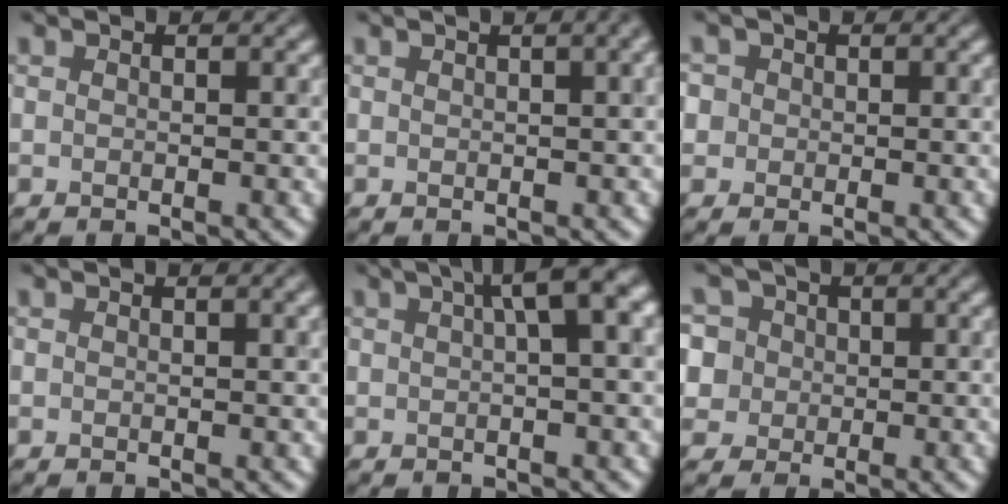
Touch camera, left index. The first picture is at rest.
{"total": 5.1, "force": [1.8, 2.6, 4.1], "torque": [-0.016, 0.031, -0.012]}
{"total": 3.4, "force": [0.9, 3.0, 1.1], "torque": [-0.003, 0.026, -0.011]}
{"total": 1.9, "force": [0.7, 0.7, 1.6], "torque": [-0.019, 0.004, 0.004]}
{"total": 5.2, "force": [1.8, 1.2, 4.7], "torque": [-0.053, 0.021, 0.020]}
{"total": 7.1, "force": [1.9, 6.4, 2.4], "torque": [-0.049, 0.039, 0.000]}